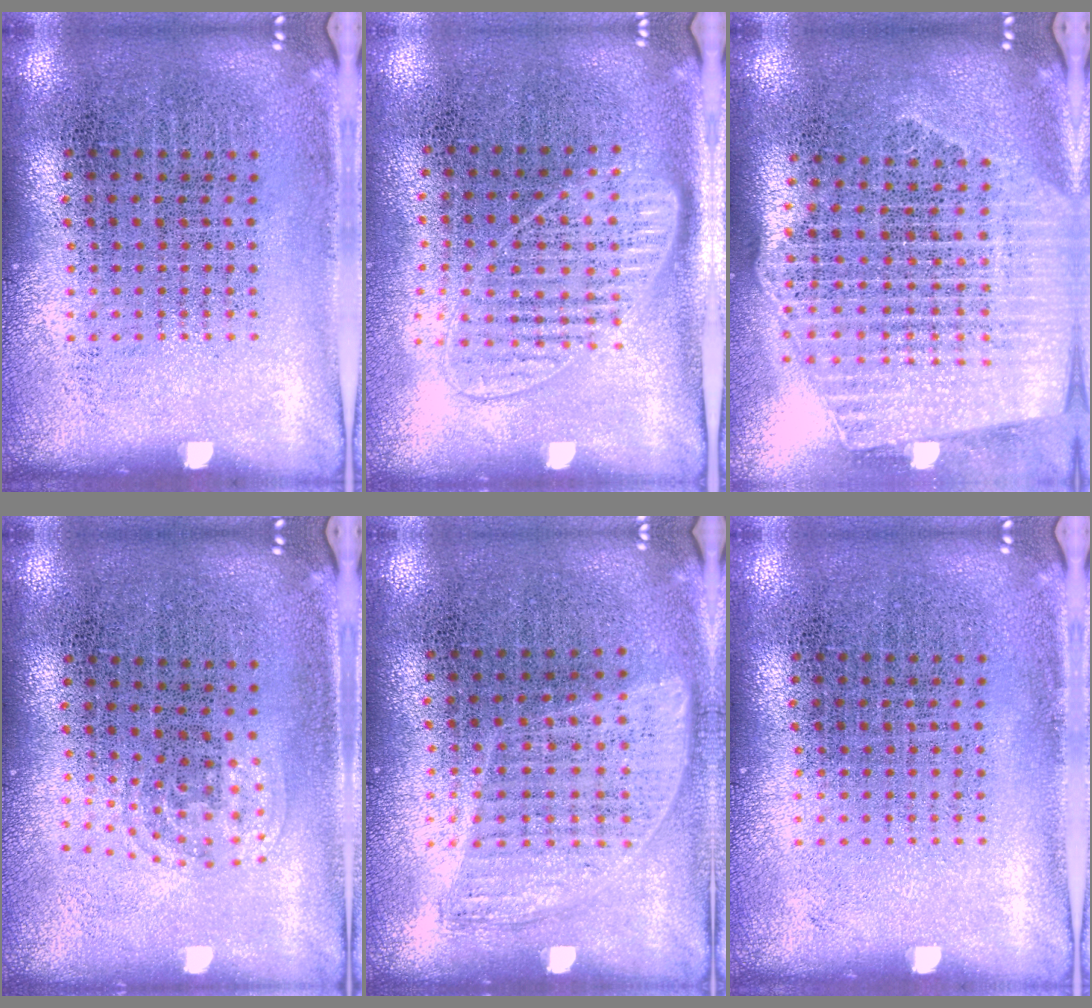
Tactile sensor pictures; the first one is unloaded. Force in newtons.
{"total": 1.3, "press": 1.2, "slide": 0.6}
{"total": 2.4, "press": 2.2, "slide": 1.2}
{"total": 1.1, "press": 0.7, "slide": 0.8}
{"total": 0.9, "press": 0.8, "slide": 0.4}
{"total": 0.0}